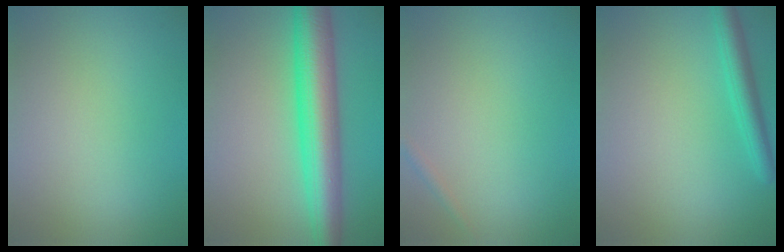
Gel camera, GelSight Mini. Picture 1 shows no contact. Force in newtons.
{"total": 8.5, "press": 8.5, "slide": 0.1}
{"total": 0.7, "press": 0.7, "slide": 0.0}
{"total": 2.8, "press": 2.8, "slide": 0.1}